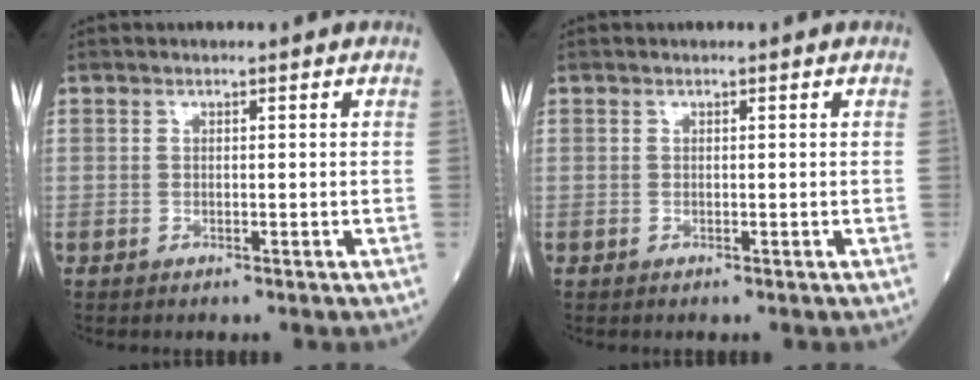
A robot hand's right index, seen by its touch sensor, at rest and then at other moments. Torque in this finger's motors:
{"motor_torque": [0.00, 0.00, 0.00, 0.00]}